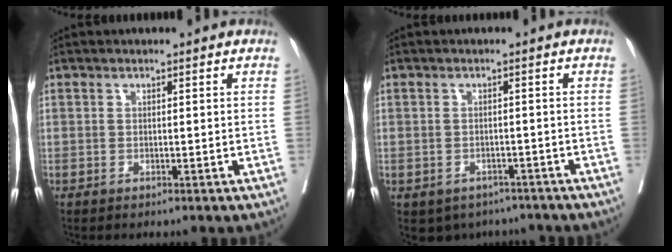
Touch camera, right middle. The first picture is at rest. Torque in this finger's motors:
{"motor_torque": [0.65, -0.63, 0.09, 0.01]}